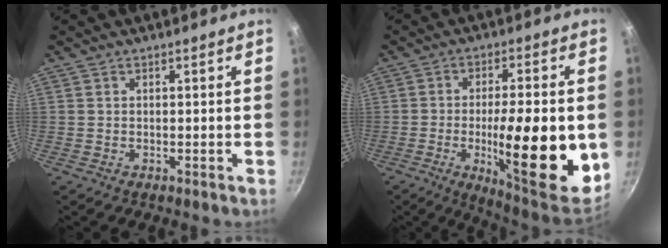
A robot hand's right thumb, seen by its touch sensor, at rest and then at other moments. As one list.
[{"total": 21.6, "force": [-3.4, 6.0, 20.5], "torque": [-0.284, -0.006, -0.049]}]